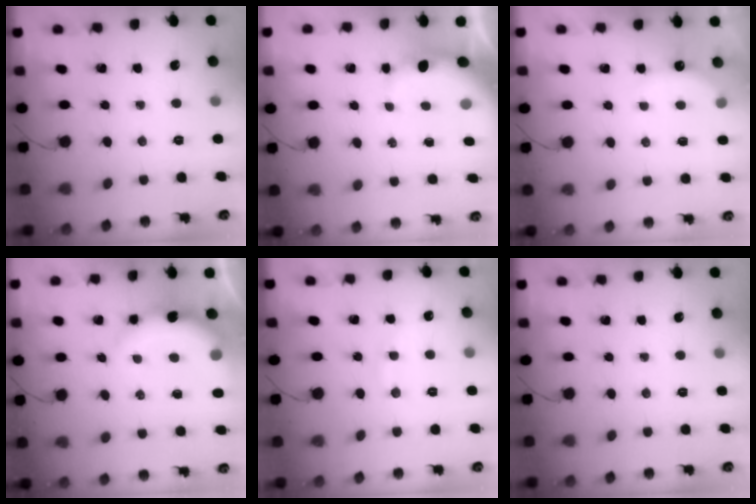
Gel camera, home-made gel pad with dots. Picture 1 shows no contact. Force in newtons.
{"total": 4.0, "press": 3.9, "slide": 0.7}
{"total": 5.3, "press": 5.2, "slide": 1.2}
{"total": 9.3, "press": 9.1, "slide": 2.0}
{"total": 6.9, "press": 6.7, "slide": 1.4}
{"total": 0.0}